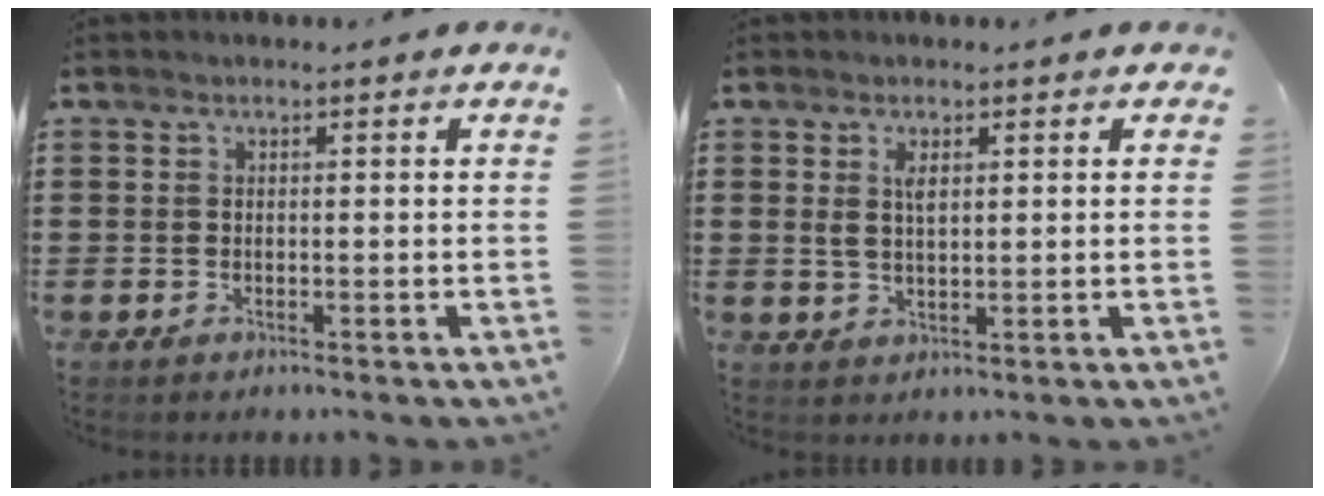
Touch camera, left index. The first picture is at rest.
{"total": 2.8, "force": [1.0, 1.5, 2.1], "torque": [-0.047, 0.006, 0.016]}